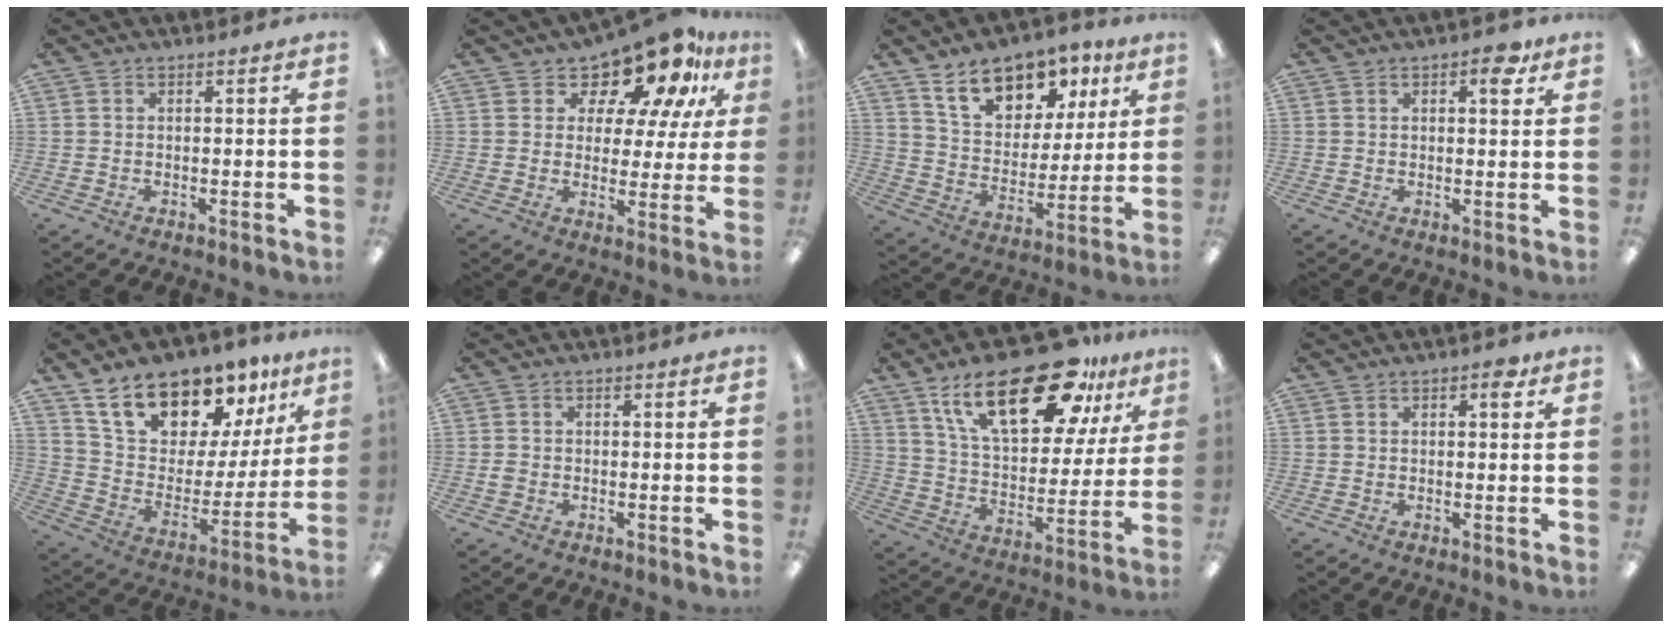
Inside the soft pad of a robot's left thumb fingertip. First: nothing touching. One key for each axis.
{"total": 14.0, "fx": 11.5, "fy": 5.5, "fz": 5.7, "tx": -0.103, "ty": -0.091, "tz": 0.199}
{"total": 15.7, "fx": 10.3, "fy": 9.2, "fz": 7.4, "tx": -0.130, "ty": -0.043, "tz": 0.187}
{"total": 5.0, "fx": 2.6, "fy": 2.4, "fz": 3.5, "tx": -0.035, "ty": -0.008, "tz": 0.036}
{"total": 18.0, "fx": 14.6, "fy": 8.6, "fz": 6.2, "tx": -0.122, "ty": -0.099, "tz": 0.265}
{"total": 1.1, "fx": -0.3, "fy": 1.0, "fz": 0.6, "tx": -0.010, "ty": 0.003, "tz": -0.006}
{"total": 26.1, "fx": 16.1, "fy": 11.1, "fz": 17.4, "tx": -0.281, "ty": -0.074, "tz": 0.270}
{"total": 2.9, "fx": 1.5, "fy": 1.4, "fz": 2.0, "tx": -0.019, "ty": -0.004, "tz": 0.020}